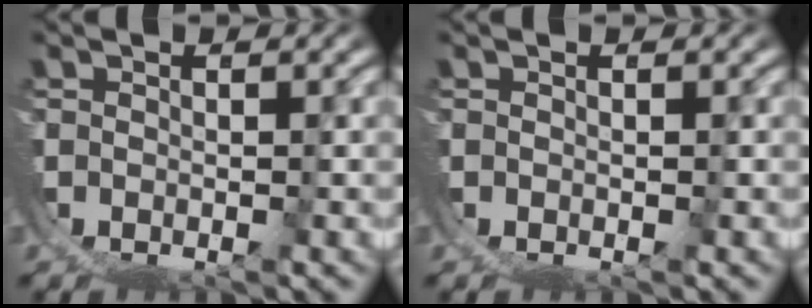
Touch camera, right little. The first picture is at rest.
{"total": 0.0}